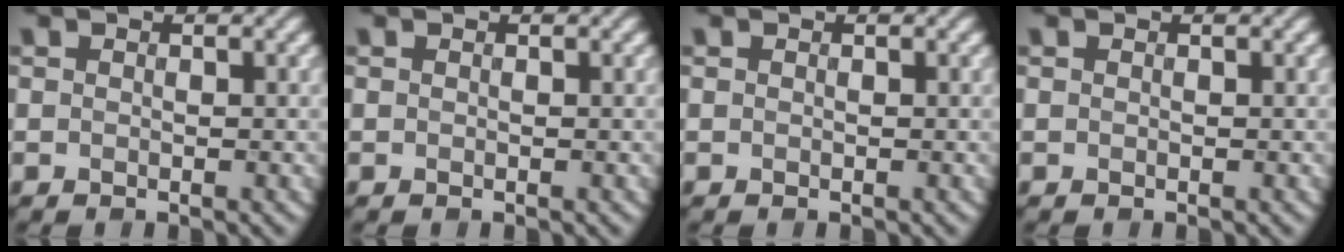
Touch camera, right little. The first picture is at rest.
{"total": 0.0}
{"total": 0.0}
{"total": 0.0}